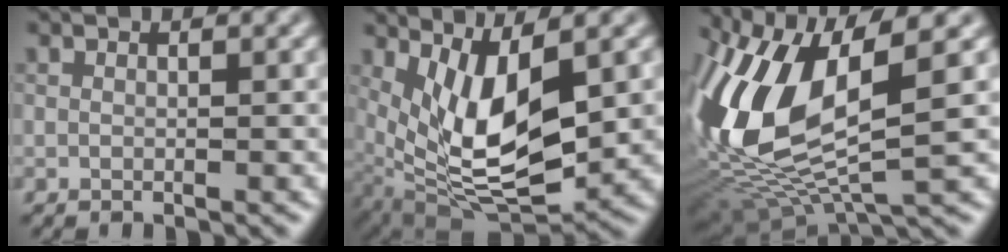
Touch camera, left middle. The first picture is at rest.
{"total": 8.4, "force": [1.3, 3.3, 7.6], "torque": [-0.158, -0.015, 0.040]}
{"total": 12.3, "force": [0.8, 5.1, 11.1], "torque": [-0.262, -0.002, 0.024]}